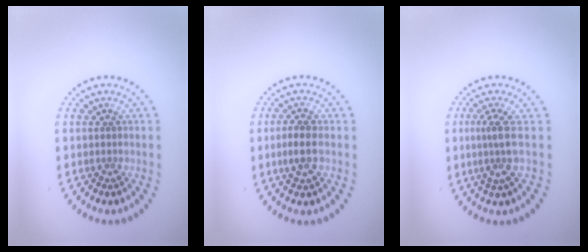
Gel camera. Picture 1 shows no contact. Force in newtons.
{"total": 2.4, "press": 2.4, "slide": 0.6}
{"total": 2.7, "press": 2.0, "slide": 1.8}